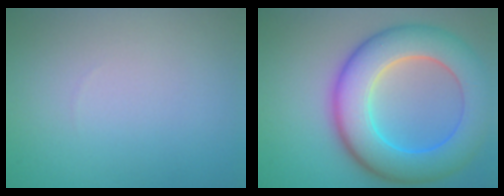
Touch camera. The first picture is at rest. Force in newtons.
{"total": 10.4, "press": 10.4, "slide": 0.3}